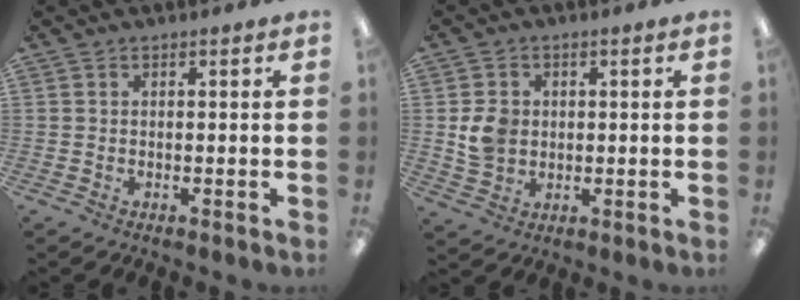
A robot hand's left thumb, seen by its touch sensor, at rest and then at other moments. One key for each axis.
{"total": 6.0, "fx": 0.9, "fy": 5.2, "fz": 2.8, "tx": -0.043, "ty": 0.008, "tz": 0.020}